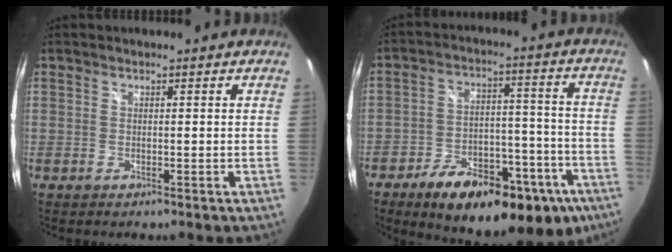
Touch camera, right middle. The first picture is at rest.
{"total": 25.5, "force": [-16.1, 11.6, 15.9], "torque": [-0.239, 0.006, -0.211]}